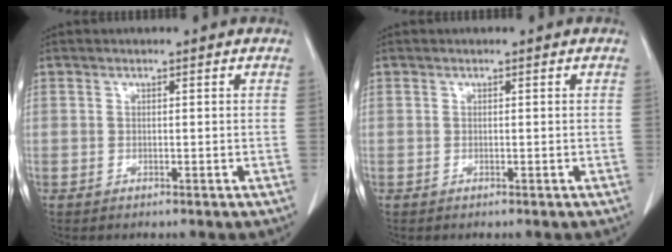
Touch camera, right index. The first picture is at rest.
{"total": 0.0}